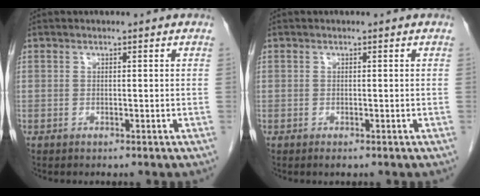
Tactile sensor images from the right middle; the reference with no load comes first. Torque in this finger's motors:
{"motor_torque": [0.45, -0.05, -0.14, -0.02]}